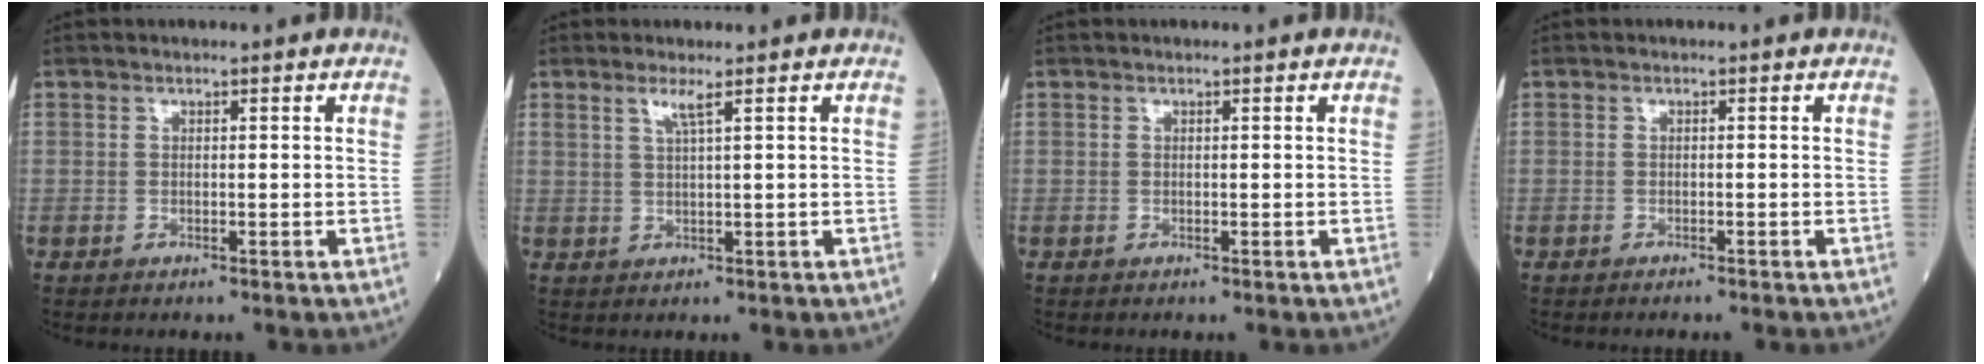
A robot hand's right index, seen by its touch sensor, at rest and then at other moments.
{"total": 2.1, "force": [1.2, -0.4, 1.6], "torque": [-0.039, -0.001, 0.029]}
{"total": 0.0}
{"total": 1.7, "force": [-1.5, 0.0, 0.8], "torque": [-0.013, 0.000, -0.016]}